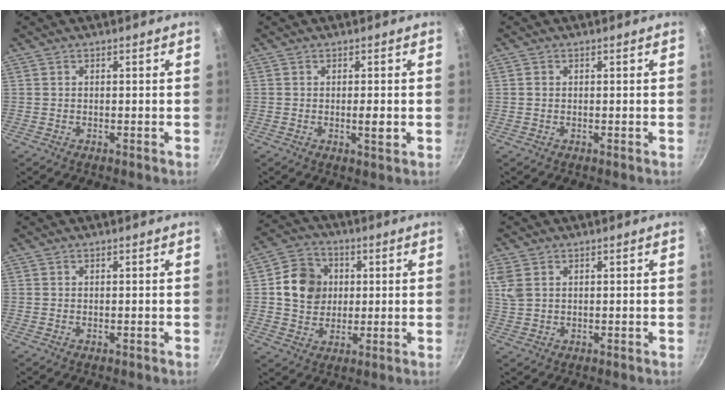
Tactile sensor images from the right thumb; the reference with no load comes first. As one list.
[{"total": 2.3, "force": [-0.2, 0.6, 2.2], "torque": [-0.037, -0.003, -0.003]}, {"total": 0.6, "force": [0.1, 0.5, 0.2], "torque": [-0.003, 0.002, 0.000]}, {"total": 0.0}, {"total": 10.4, "force": [1.7, 9.0, 4.9], "torque": [-0.056, 0.007, 0.022]}, {"total": 4.5, "force": [1.9, 3.0, 2.7], "torque": [-0.056, 0.001, 0.041]}]